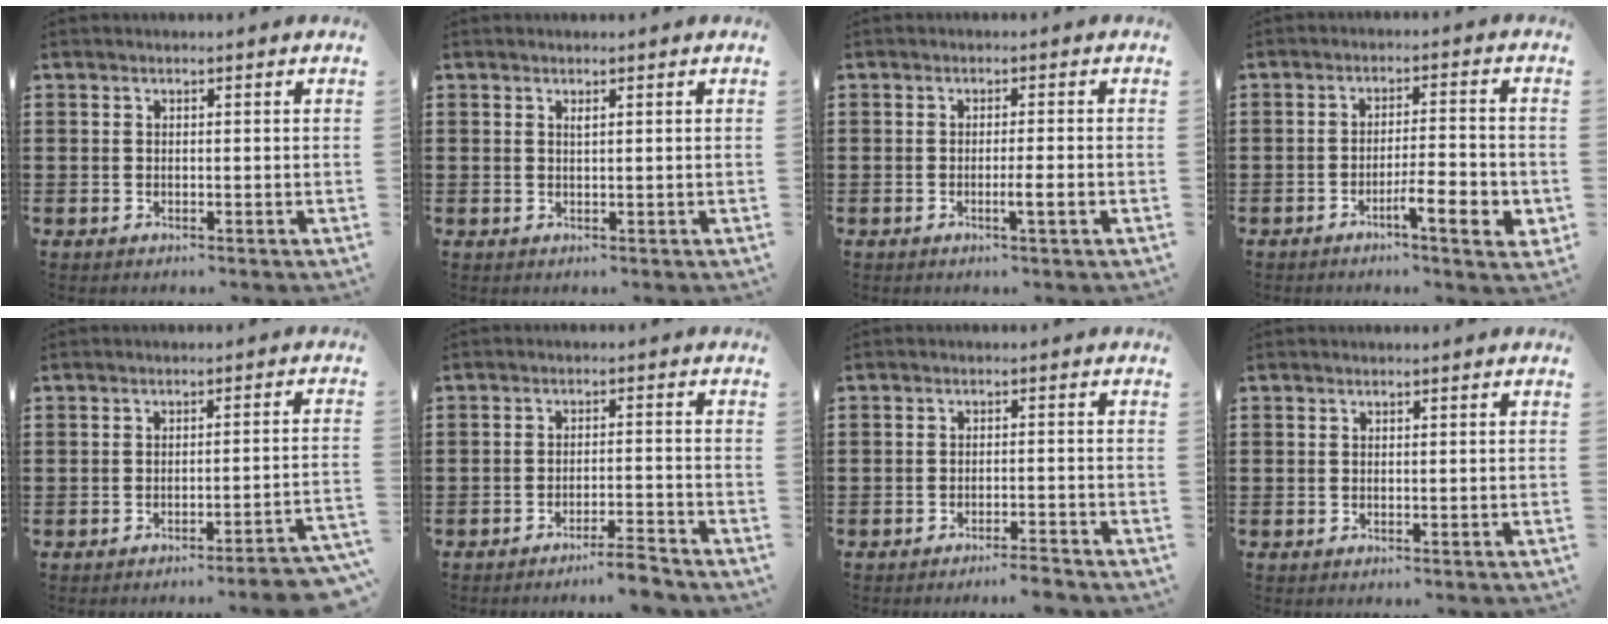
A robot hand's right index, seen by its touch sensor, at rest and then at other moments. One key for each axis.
{"total": 0.6, "fx": 0.3, "fy": 0.0, "fz": 0.5, "tx": -0.010, "ty": 0.000, "tz": 0.006}
{"total": 2.6, "fx": -1.0, "fy": -0.1, "fz": 2.4, "tx": -0.039, "ty": -0.005, "tz": -0.019}
{"total": 6.3, "fx": -3.0, "fy": 1.2, "fz": 5.4, "tx": -0.086, "ty": 0.000, "tz": -0.049}
{"total": 2.8, "fx": -2.5, "fy": -0.4, "fz": 1.1, "tx": -0.021, "ty": -0.006, "tz": -0.052}
{"total": 4.1, "fx": -3.8, "fy": -0.3, "fz": 1.4, "tx": -0.024, "ty": -0.005, "tz": -0.077}
{"total": 2.7, "fx": -2.6, "fy": -0.2, "fz": 0.7, "tx": -0.014, "ty": -0.001, "tz": -0.054}
{"total": 0.0}